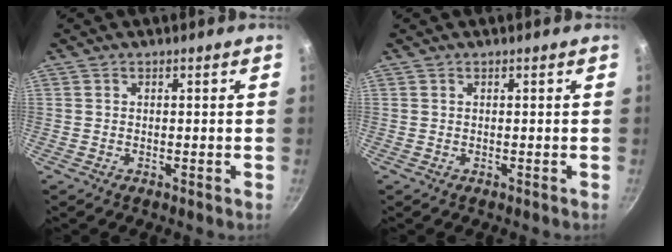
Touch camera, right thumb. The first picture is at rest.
{"total": 0.0}